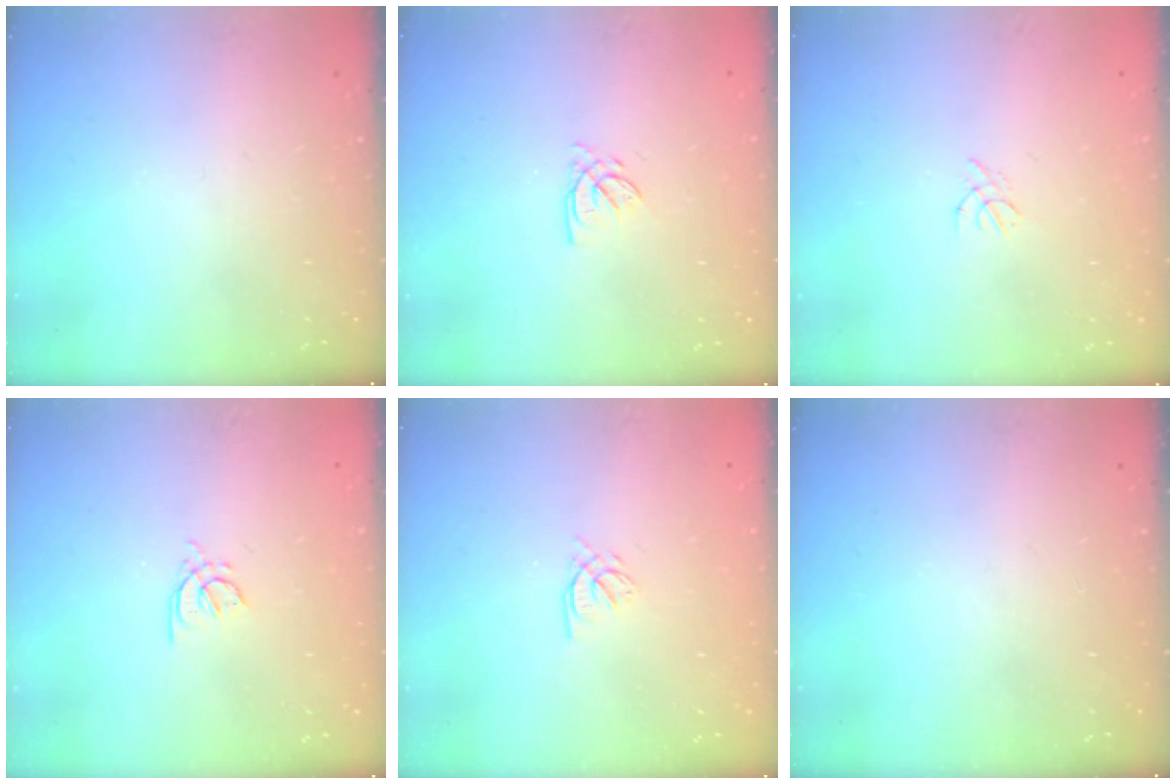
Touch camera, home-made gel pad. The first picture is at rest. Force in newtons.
{"total": 2.5, "press": 2.5, "slide": 0.3}
{"total": 0.8, "press": 0.7, "slide": 0.3}
{"total": 2.8, "press": 2.7, "slide": 0.8}
{"total": 2.4, "press": 2.4, "slide": 0.3}
{"total": 0.0}